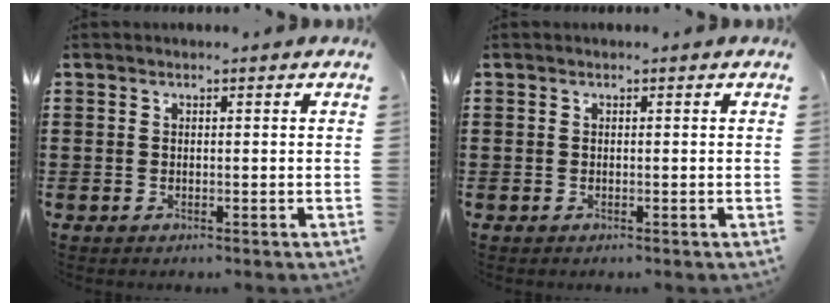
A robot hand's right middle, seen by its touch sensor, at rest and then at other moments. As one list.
[{"total": 0.0}]